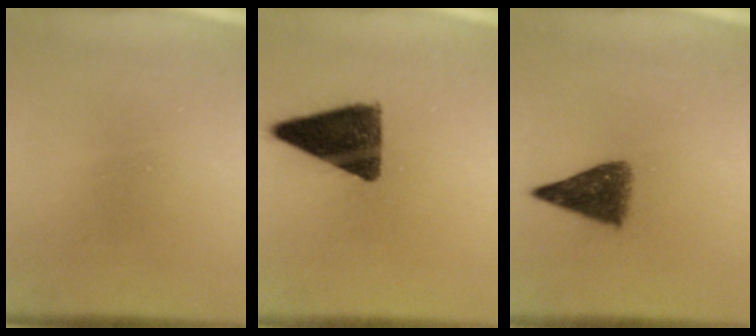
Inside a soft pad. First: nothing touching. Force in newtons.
{"total": 10.9}
{"total": 6.3}